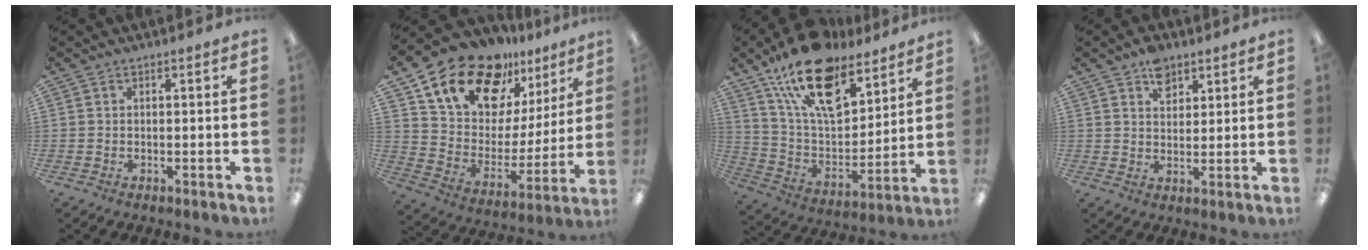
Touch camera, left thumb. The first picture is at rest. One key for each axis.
{"total": 18.1, "fx": 14.0, "fy": 9.0, "fz": 7.1, "tx": -0.144, "ty": -0.090, "tz": 0.253}
{"total": 17.4, "fx": 12.1, "fy": 7.8, "fz": 9.7, "tx": -0.154, "ty": -0.064, "tz": 0.209}
{"total": 5.7, "fx": 3.8, "fy": 3.5, "fz": 2.3, "tx": -0.026, "ty": -0.013, "tz": 0.065}